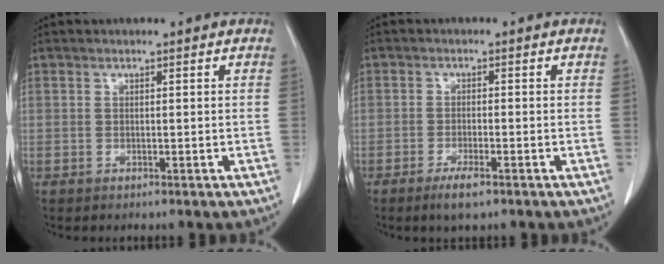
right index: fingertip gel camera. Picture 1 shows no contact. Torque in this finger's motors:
{"motor_torque": [0.31, -0.23, 0.04, 0.03]}